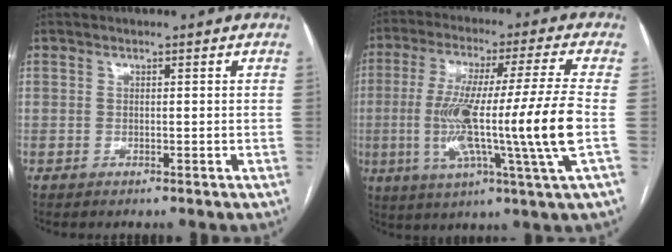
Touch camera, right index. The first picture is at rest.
{"total": 18.9, "force": [-2.7, -1.7, 18.6], "torque": [-0.320, -0.012, -0.058]}